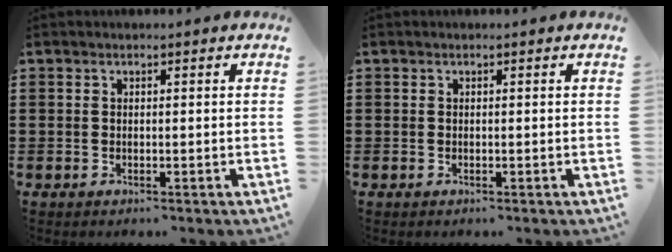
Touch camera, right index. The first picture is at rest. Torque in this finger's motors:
{"motor_torque": [0.11, 0.49, 0.00, 0.01]}